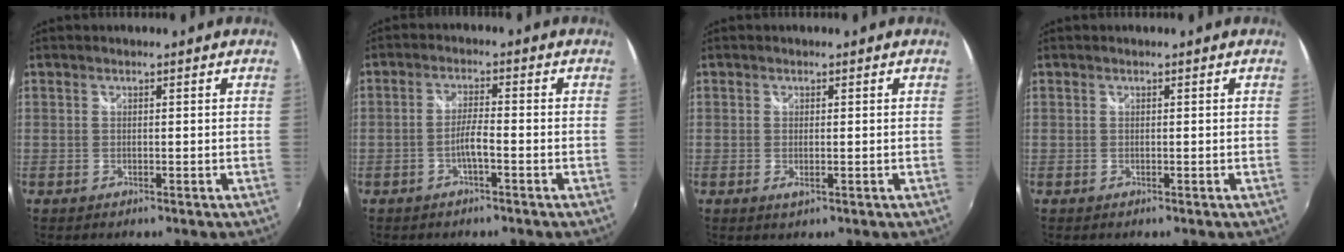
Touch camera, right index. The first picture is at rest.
{"total": 3.0, "force": [-1.5, 0.2, 2.6], "torque": [-0.055, 0.004, -0.028]}
{"total": 1.5, "force": [-0.3, 0.3, 1.5], "torque": [-0.029, -0.004, -0.005]}
{"total": 0.0}